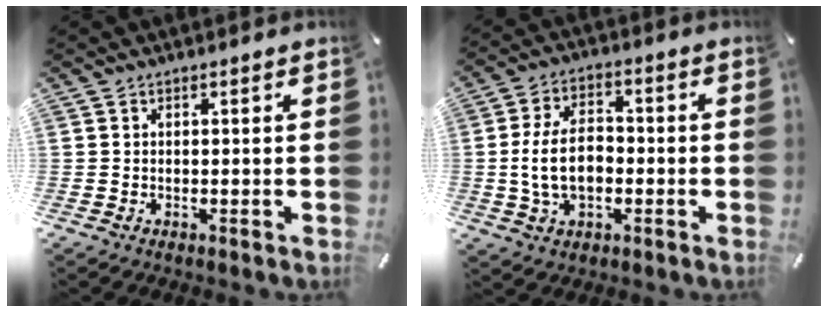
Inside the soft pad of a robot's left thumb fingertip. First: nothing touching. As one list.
[{"total": 11.1, "force": [-1.2, 7.2, 8.4], "torque": [-0.175, 0.016, -0.019]}]